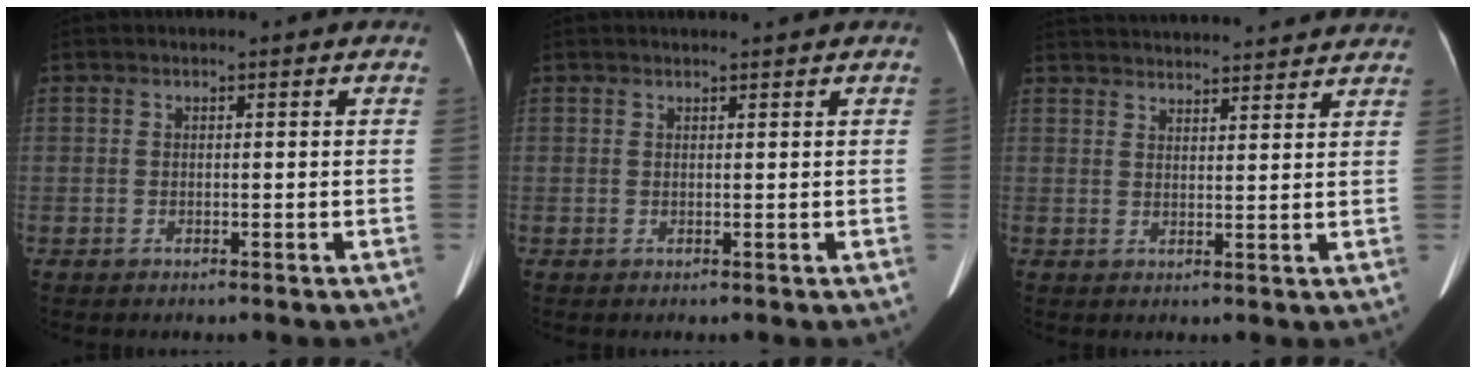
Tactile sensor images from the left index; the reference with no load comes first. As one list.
[{"total": 1.8, "force": [1.7, -0.3, 0.5], "torque": [-0.006, 0.011, 0.028]}, {"total": 18.6, "force": [17.6, 1.9, 5.6], "torque": [-0.098, 0.031, 0.240]}]